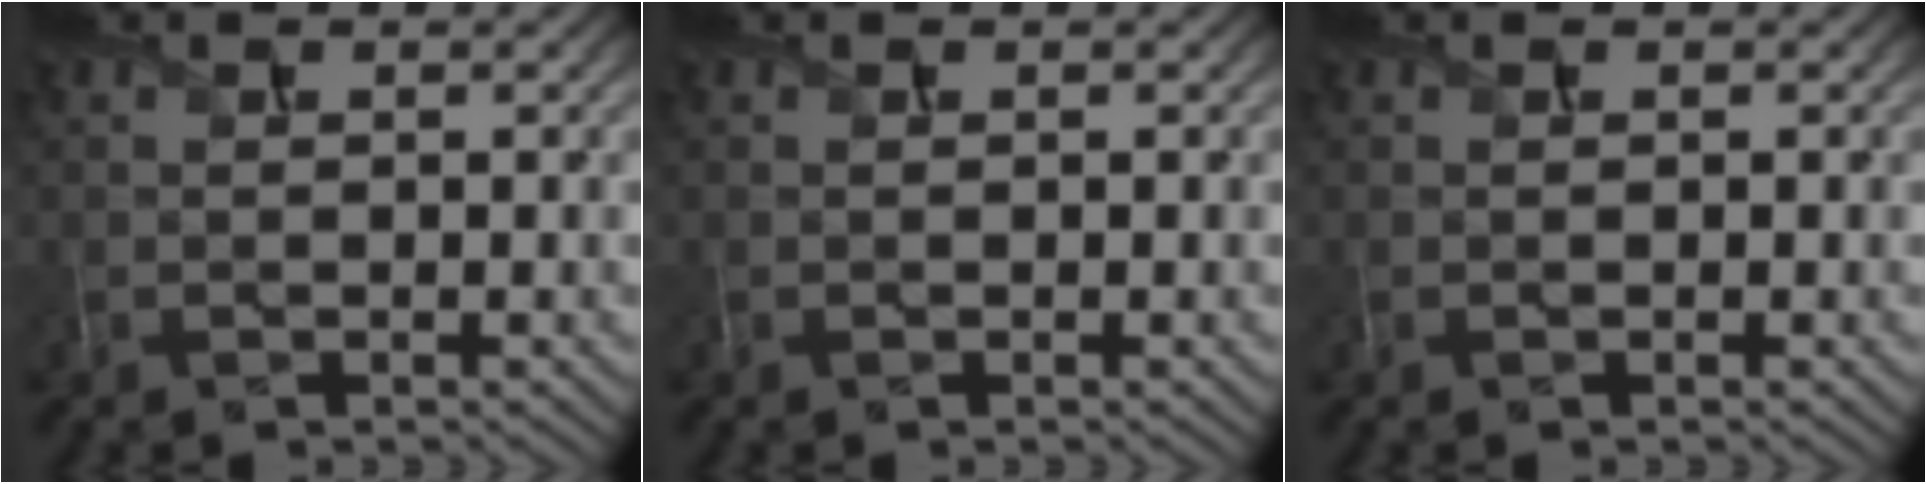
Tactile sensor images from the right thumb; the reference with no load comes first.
{"total": 0.0}
{"total": 0.0}